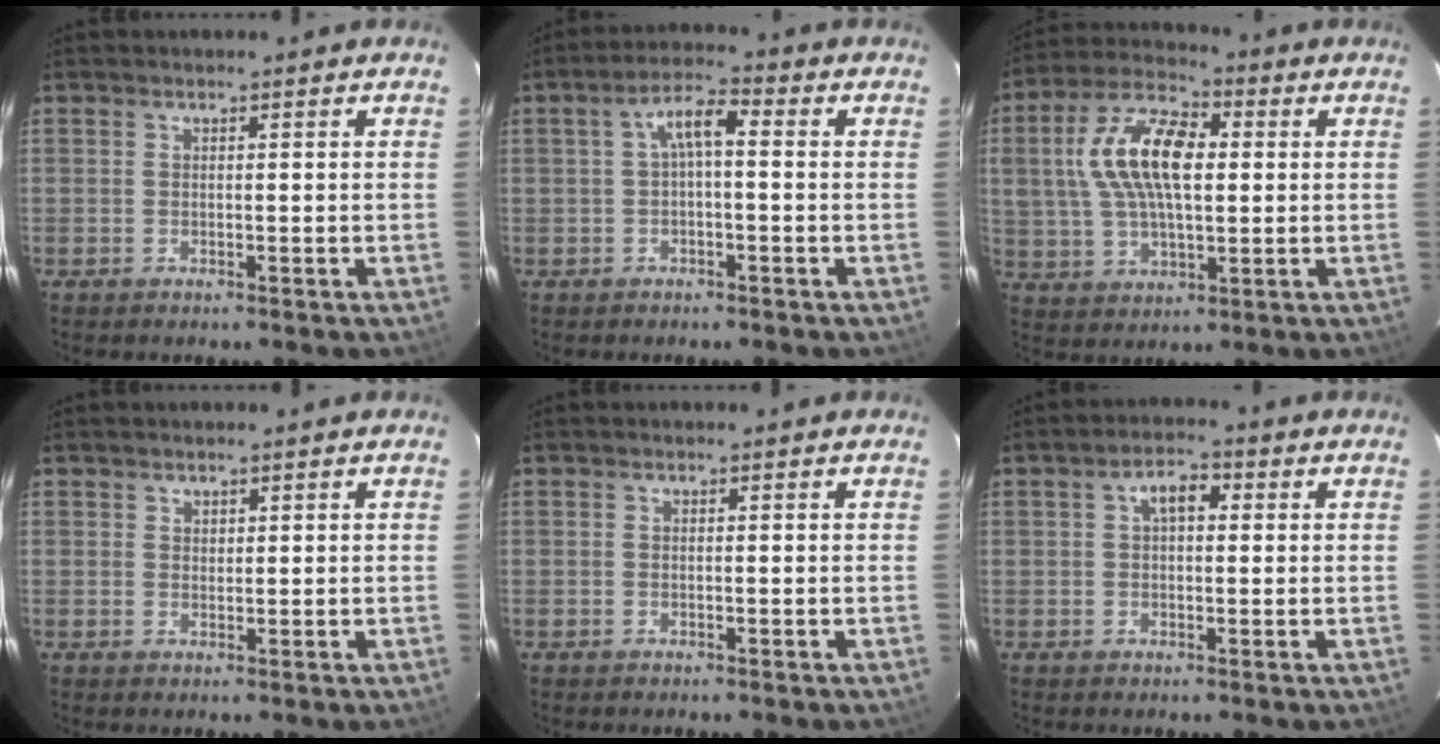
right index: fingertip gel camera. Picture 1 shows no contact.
{"total": 4.7, "force": [-0.1, 1.7, 4.4], "torque": [-0.085, 0.017, 0.001]}
{"total": 15.5, "force": [2.5, 7.7, 13.2], "torque": [-0.264, 0.023, 0.043]}
{"total": 1.1, "force": [0.8, 0.8, 0.1], "torque": [0.000, 0.002, 0.014]}
{"total": 0.0}
{"total": 4.2, "force": [1.0, 2.4, 3.3], "torque": [-0.055, 0.017, 0.018]}